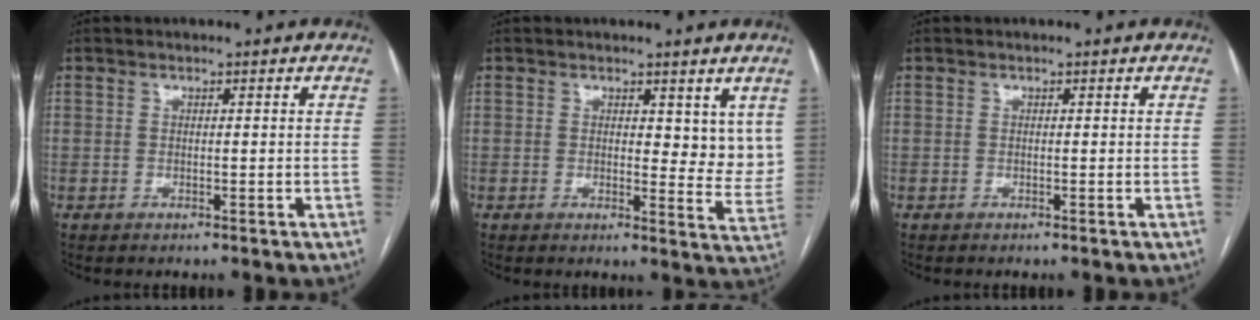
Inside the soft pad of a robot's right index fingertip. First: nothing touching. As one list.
[{"total": 4.7, "force": [2.8, 2.6, 2.7], "torque": [-0.020, -0.021, 0.024]}, {"total": 0.0}]